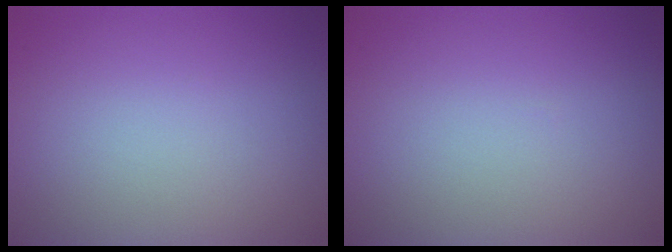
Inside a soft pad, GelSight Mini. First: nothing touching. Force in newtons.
{"total": 0.0}